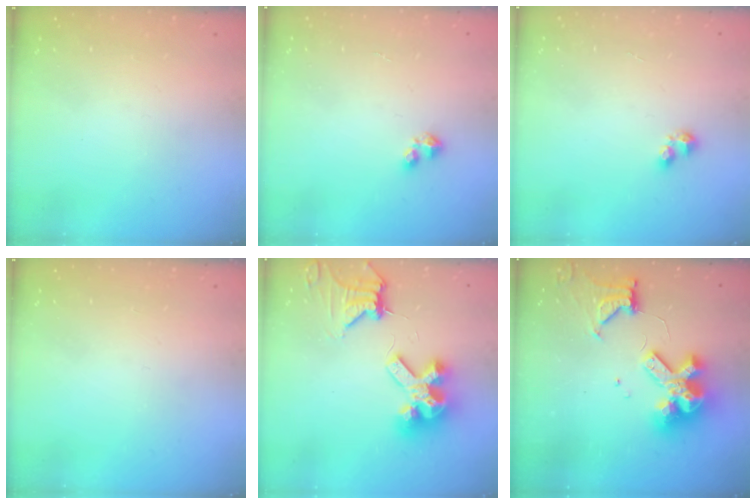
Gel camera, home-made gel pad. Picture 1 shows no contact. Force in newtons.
{"total": 2.4, "press": 2.4, "slide": 0.5}
{"total": 3.2, "press": 3.2, "slide": 0.4}
{"total": 0.0}
{"total": 15.0, "press": 14.9, "slide": 1.8}
{"total": 14.6, "press": 14.5, "slide": 1.8}